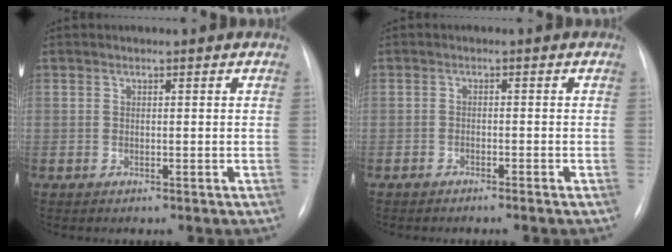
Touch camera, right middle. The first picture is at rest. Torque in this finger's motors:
{"motor_torque": [-0.17, -0.12, -0.04, -0.01]}